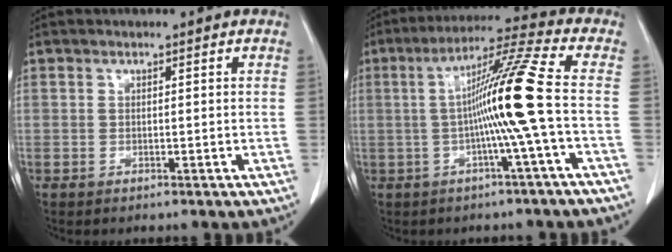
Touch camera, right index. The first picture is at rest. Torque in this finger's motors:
{"motor_torque": [1.35, -0.24, 0.71, 0.20]}